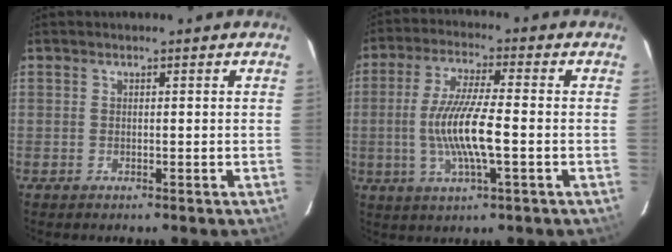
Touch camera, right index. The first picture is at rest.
{"total": 11.2, "force": [-1.9, 1.4, 11.0], "torque": [-0.214, -0.006, -0.036]}